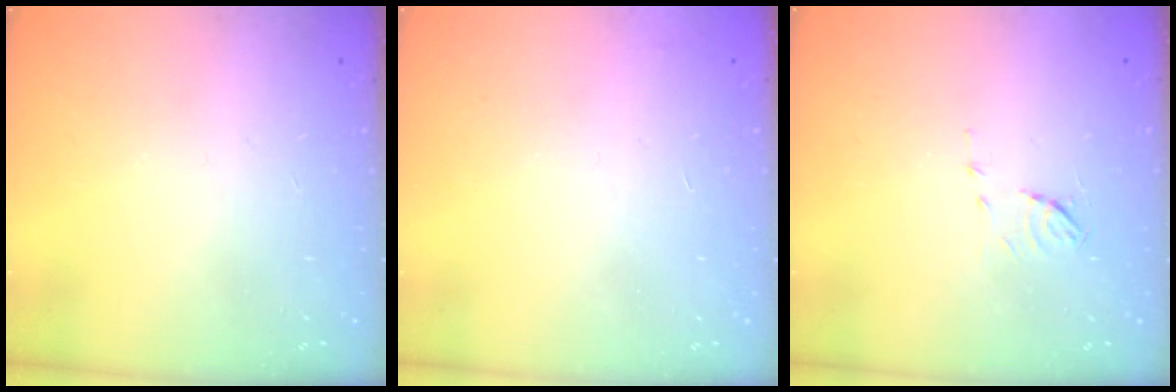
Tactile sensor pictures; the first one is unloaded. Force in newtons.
{"total": 3.4, "press": 3.4, "slide": 0.1}
{"total": 5.3, "press": 5.3, "slide": 0.6}